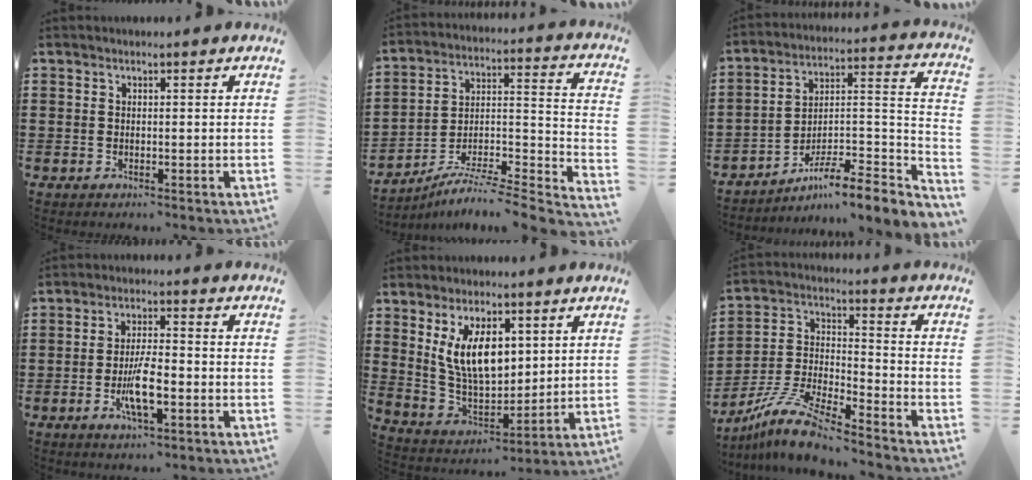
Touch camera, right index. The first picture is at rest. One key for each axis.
{"total": 6.1, "fx": -5.1, "fy": 0.6, "fz": 3.3, "tx": -0.051, "ty": -0.006, "tz": -0.102}
{"total": 6.1, "fx": -4.7, "fy": 0.8, "fz": 3.8, "tx": -0.062, "ty": -0.013, "tz": -0.098}
{"total": 6.4, "fx": -2.1, "fy": 1.8, "fz": 5.8, "tx": -0.121, "ty": -0.006, "tz": -0.043}
{"total": 9.8, "fx": 3.5, "fy": 4.9, "fz": 7.7, "tx": -0.175, "ty": 0.004, "tz": 0.064}
{"total": 10.6, "fx": -9.5, "fy": 0.9, "fz": 4.5, "tx": -0.107, "ty": 0.010, "tz": -0.194}